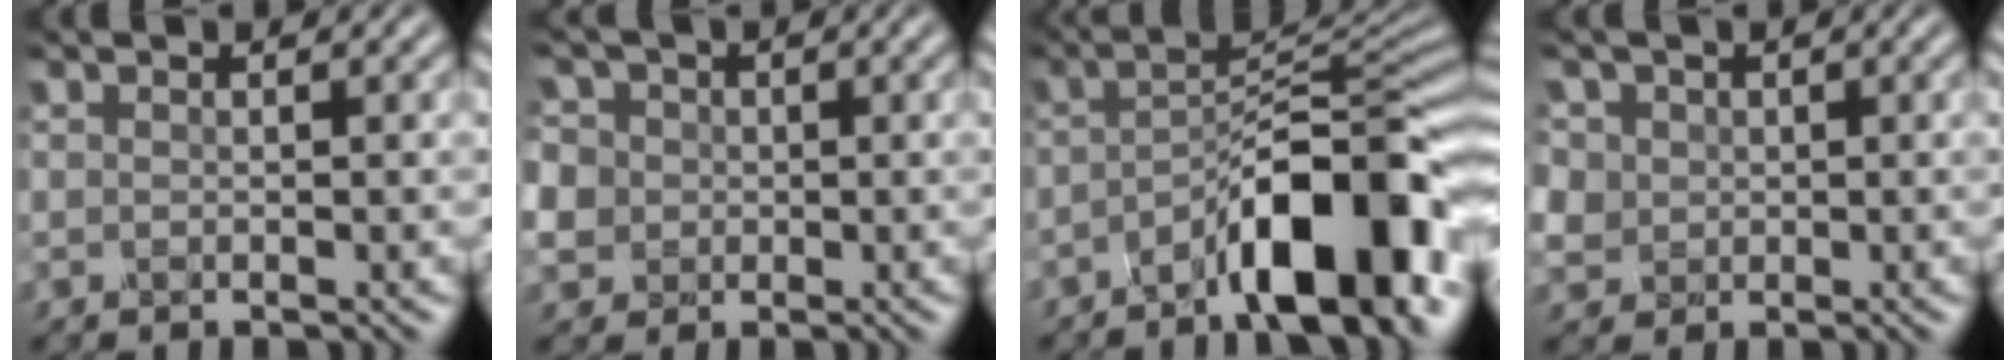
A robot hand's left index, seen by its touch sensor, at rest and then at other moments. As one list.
[{"total": 6.5, "force": [0.4, 6.1, 2.2], "torque": [-0.066, 0.033, -0.015]}, {"total": 9.7, "force": [-5.0, 2.6, 7.9], "torque": [-0.109, 0.015, -0.080]}, {"total": 3.7, "force": [1.4, 3.3, 0.8], "torque": [-0.047, 0.013, 0.033]}]